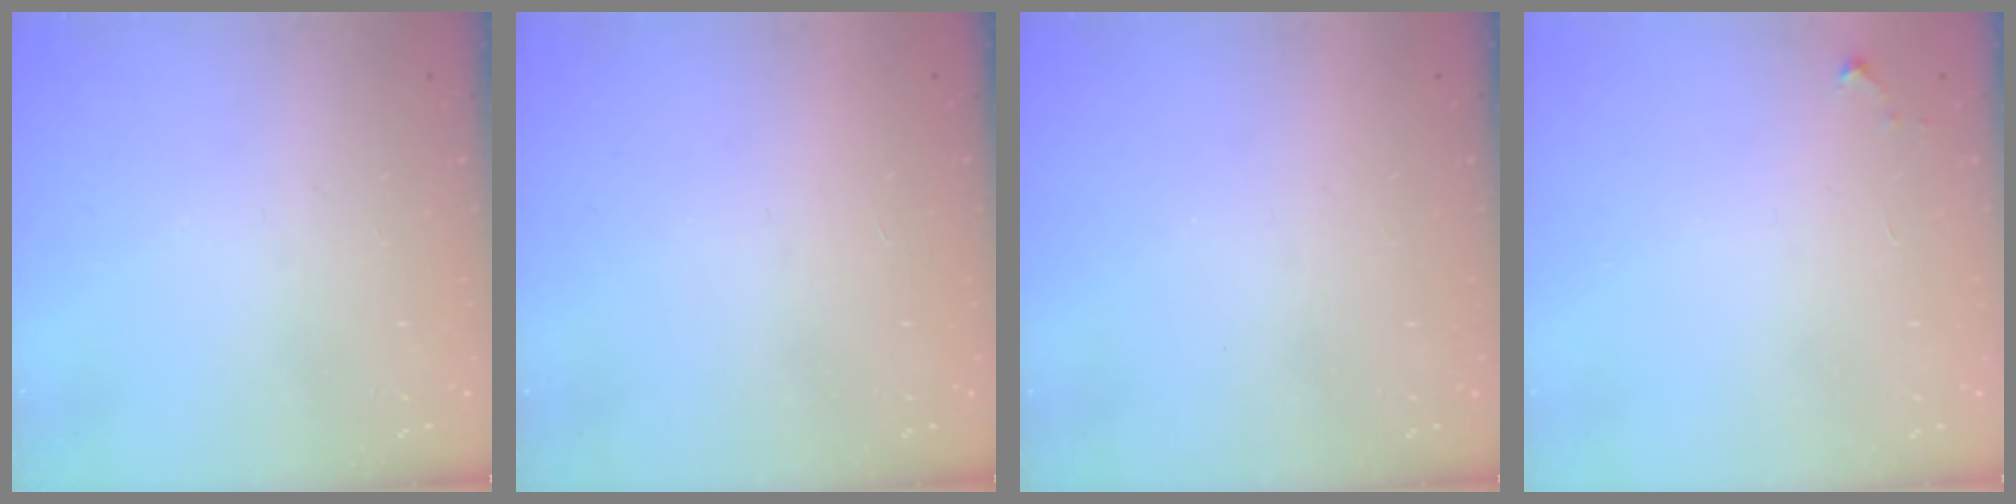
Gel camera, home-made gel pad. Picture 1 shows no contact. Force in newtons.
{"total": 1.7, "press": 1.7, "slide": 0.1}
{"total": 1.5, "press": 1.5, "slide": 0.1}
{"total": 2.6, "press": 2.6, "slide": 0.4}